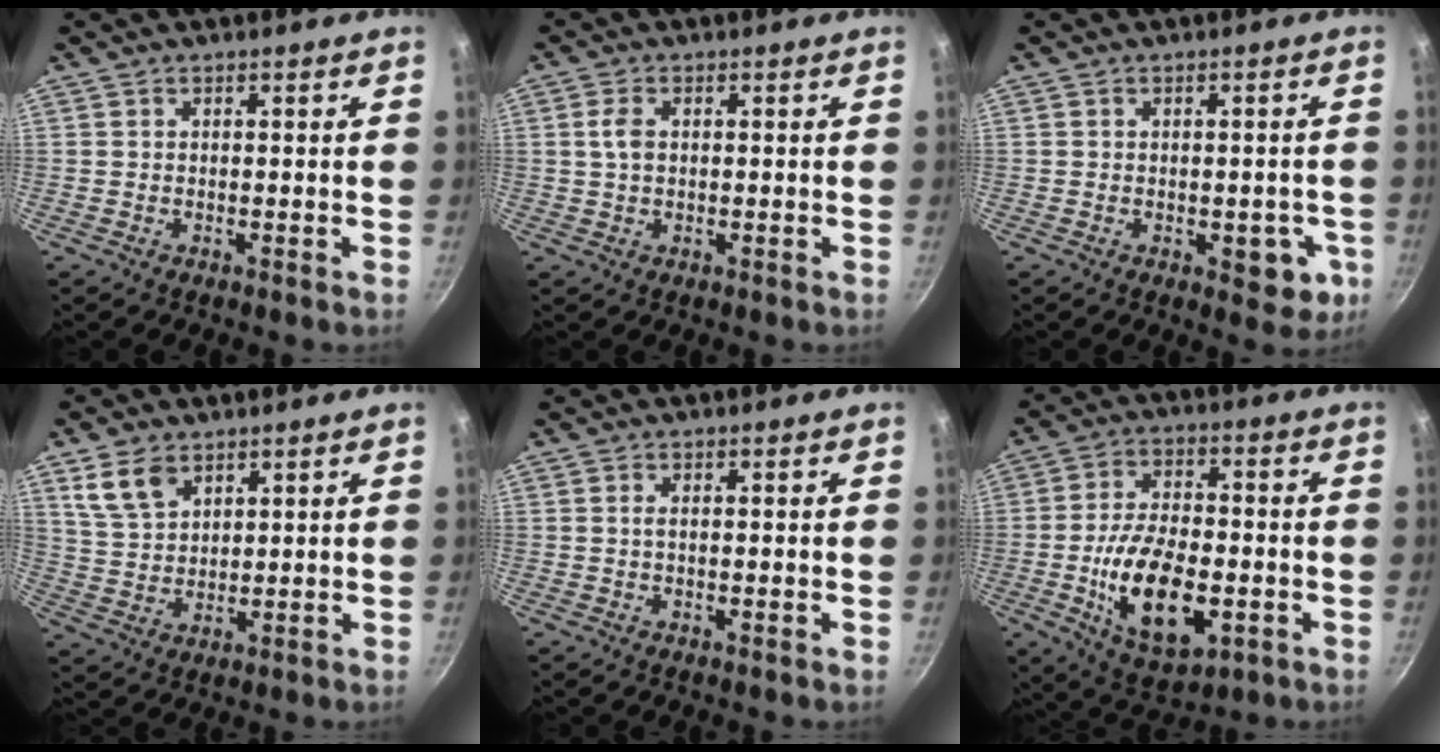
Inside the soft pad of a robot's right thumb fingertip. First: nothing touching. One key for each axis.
{"total": 3.2, "fx": 0.4, "fy": 2.1, "fz": 2.4, "tx": -0.048, "ty": 0.004, "tz": 0.007}
{"total": 6.5, "fx": -1.8, "fy": 3.8, "fz": 5.0, "tx": -0.028, "ty": 0.007, "tz": -0.020}
{"total": 7.4, "fx": 4.3, "fy": 4.5, "fz": 3.9, "tx": -0.059, "ty": -0.015, "tz": 0.092}
{"total": 1.0, "fx": 0.2, "fy": 0.2, "fz": 1.0, "tx": -0.018, "ty": 0.000, "tz": 0.000}
{"total": 16.8, "fx": -4.0, "fy": 8.8, "fz": 13.8, "tx": -0.231, "ty": 0.010, "tz": -0.060}